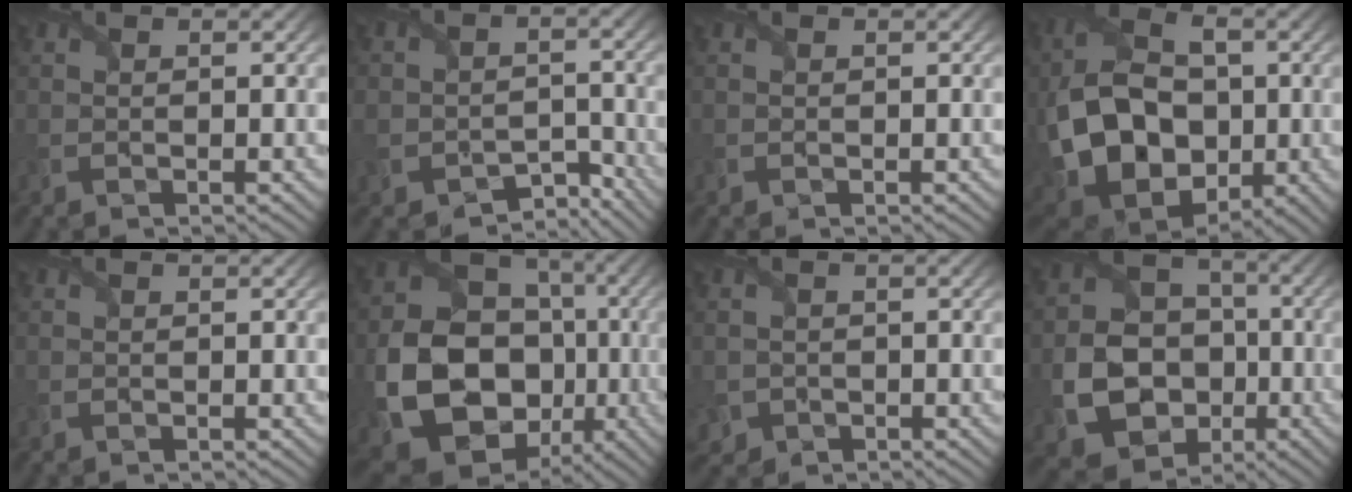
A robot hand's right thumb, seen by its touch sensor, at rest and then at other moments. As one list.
[{"total": 6.6, "force": [-4.2, 4.8, 1.8], "torque": [-0.029, -0.017, -0.061]}, {"total": 0.0}, {"total": 15.5, "force": [-1.5, 10.9, 10.9], "torque": [-0.241, -0.013, -0.032]}, {"total": 0.0}, {"total": 17.0, "force": [-4.1, 13.7, 9.2], "torque": [-0.200, -0.052, -0.059]}, {"total": 1.8, "force": [-0.9, 1.5, 0.1], "torque": [0.001, -0.010, -0.019]}, {"total": 11.7, "force": [-3.2, 9.5, 6.0], "torque": [-0.141, -0.024, -0.064]}]